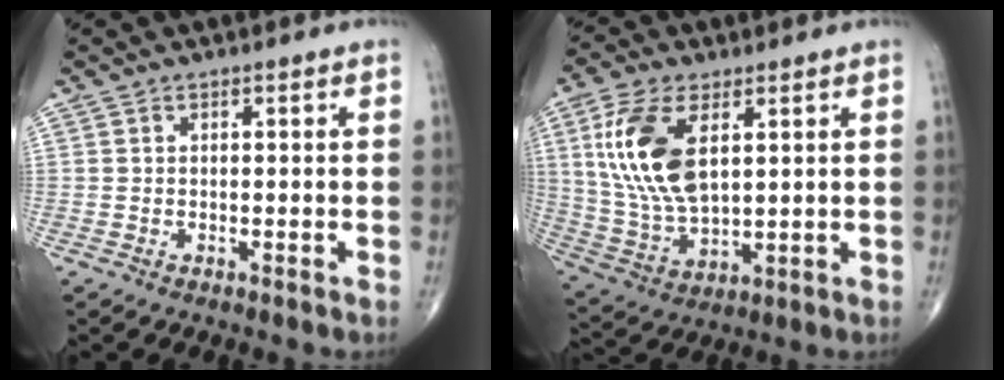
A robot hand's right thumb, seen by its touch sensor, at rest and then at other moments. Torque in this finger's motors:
{"motor_torque": [-0.72, 1.24, 0.74, 0.46, 0.19]}